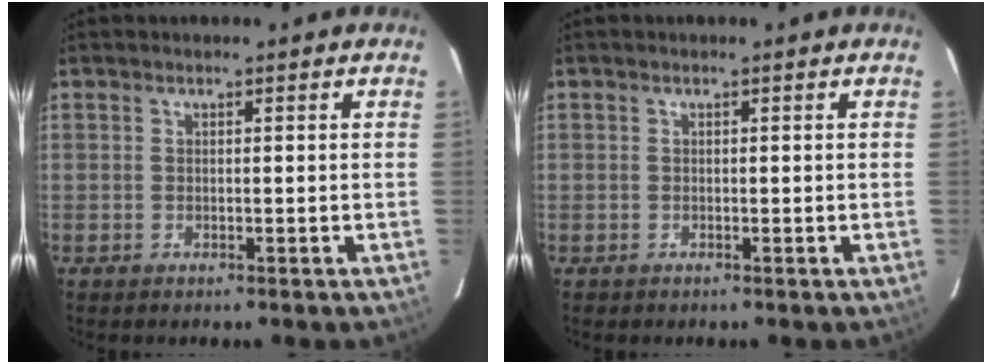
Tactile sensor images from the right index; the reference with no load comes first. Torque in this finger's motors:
{"motor_torque": [-0.32, 0.15, -0.44, -0.19]}